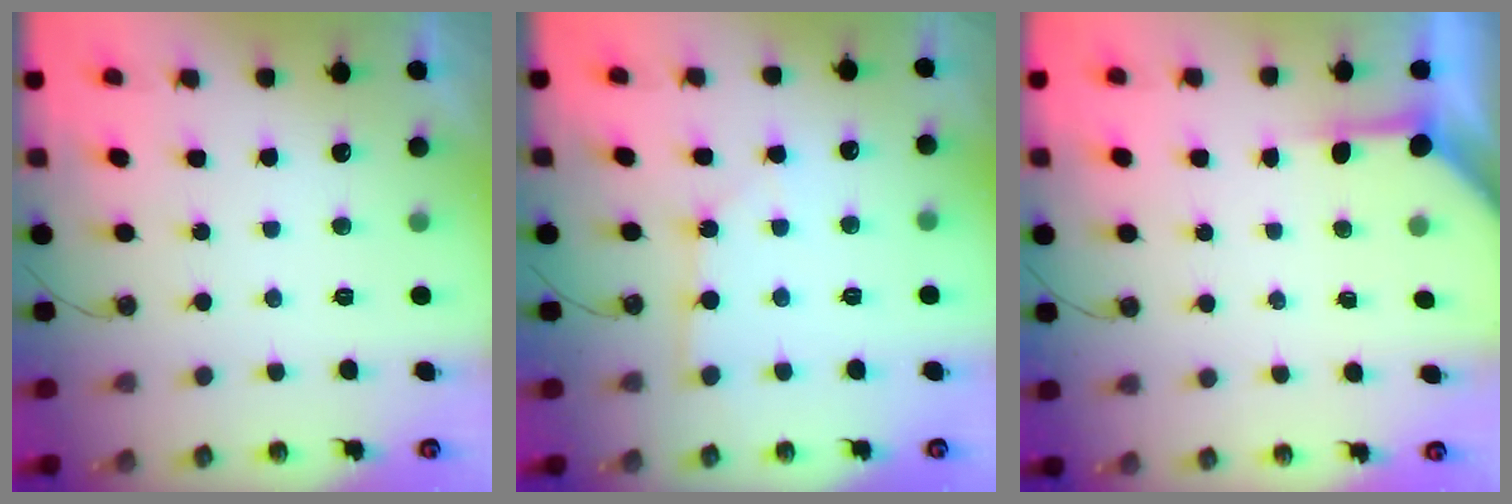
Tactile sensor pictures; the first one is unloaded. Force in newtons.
{"total": 2.0, "press": 2.0, "slide": 0.3}
{"total": 3.8, "press": 3.8, "slide": 0.4}